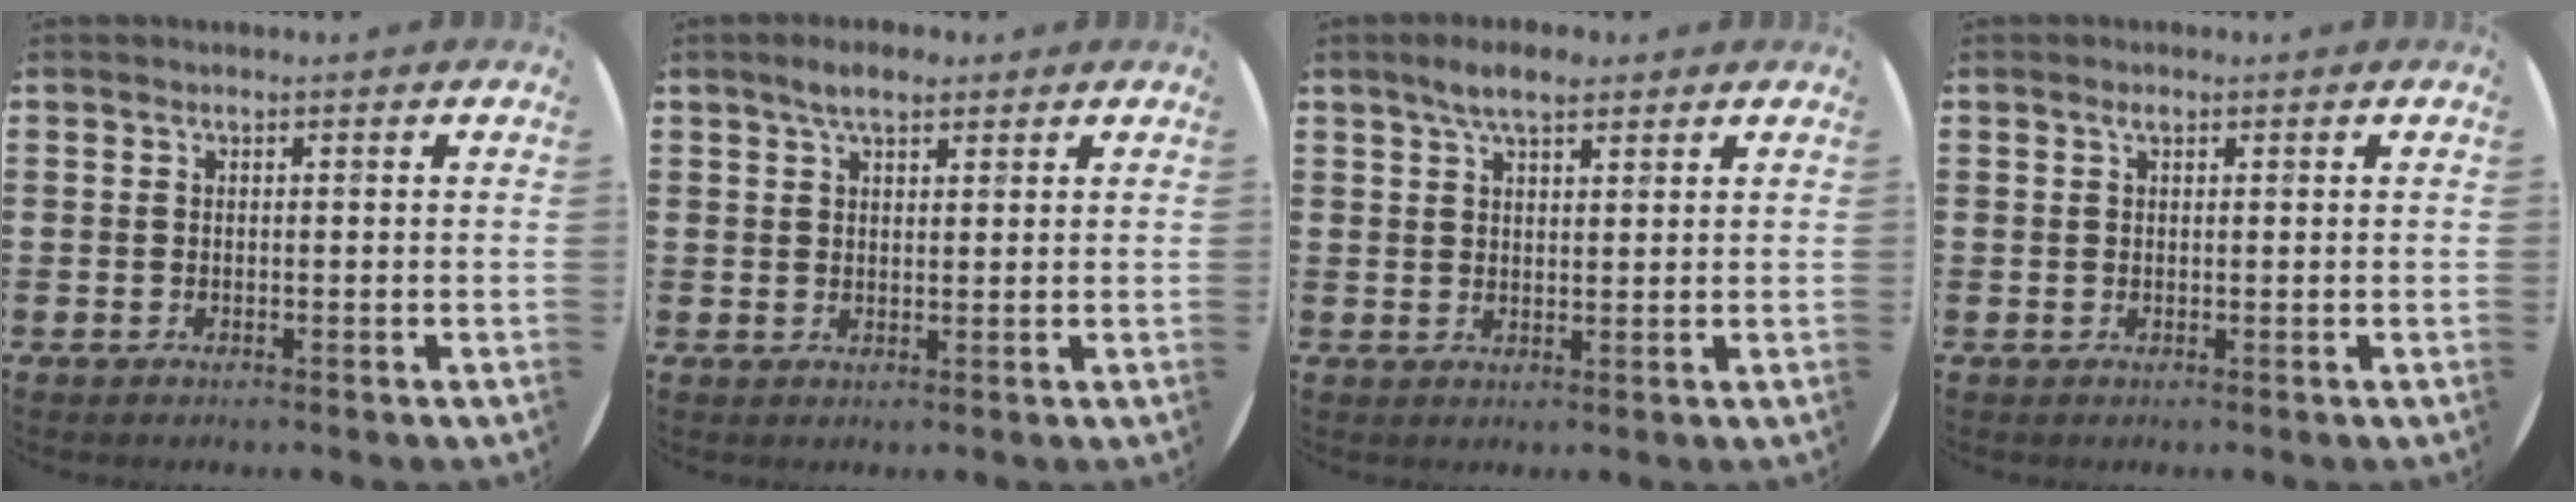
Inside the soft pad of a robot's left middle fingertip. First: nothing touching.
{"total": 3.6, "force": [2.7, 1.4, 1.9], "torque": [-0.033, 0.005, 0.048]}
{"total": 4.5, "force": [3.3, 1.6, 2.5], "torque": [-0.047, 0.003, 0.058]}
{"total": 0.7, "force": [0.4, 0.4, 0.4], "torque": [-0.002, 0.001, 0.006]}